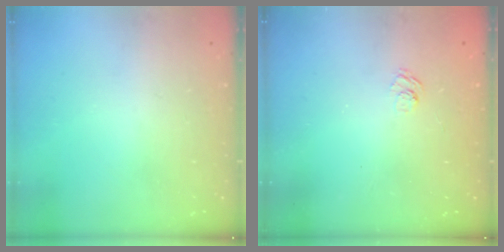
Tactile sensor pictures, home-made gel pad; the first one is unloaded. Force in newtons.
{"total": 2.4, "press": 2.0, "slide": 1.3}